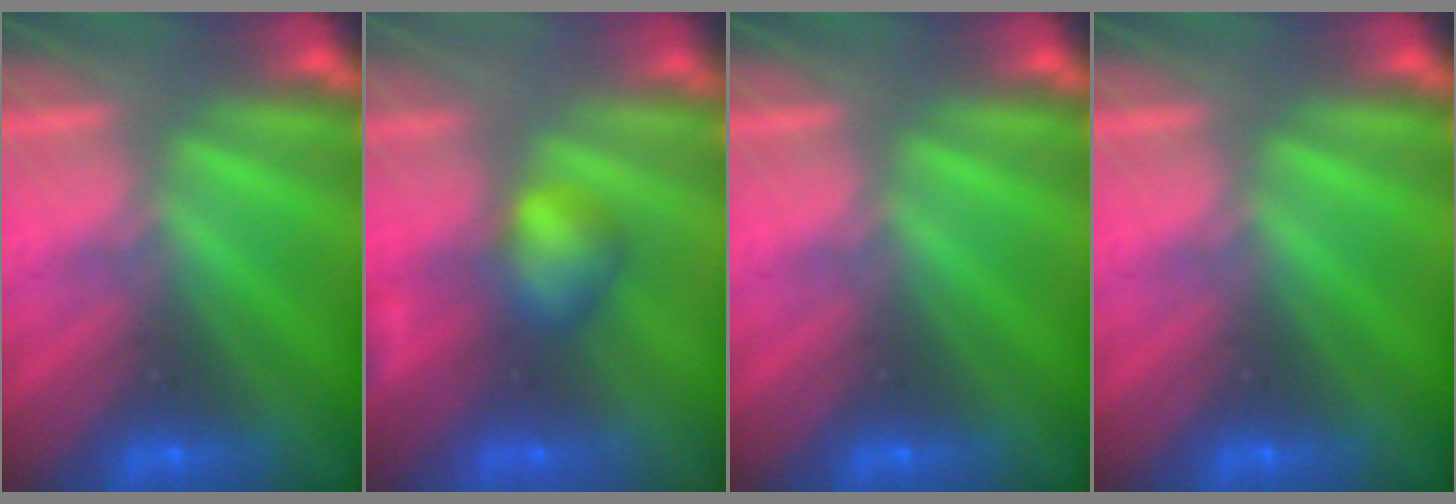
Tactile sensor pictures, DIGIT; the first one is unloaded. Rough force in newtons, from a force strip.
{"total": 2.7}
{"total": 0.0}
{"total": 0.0}